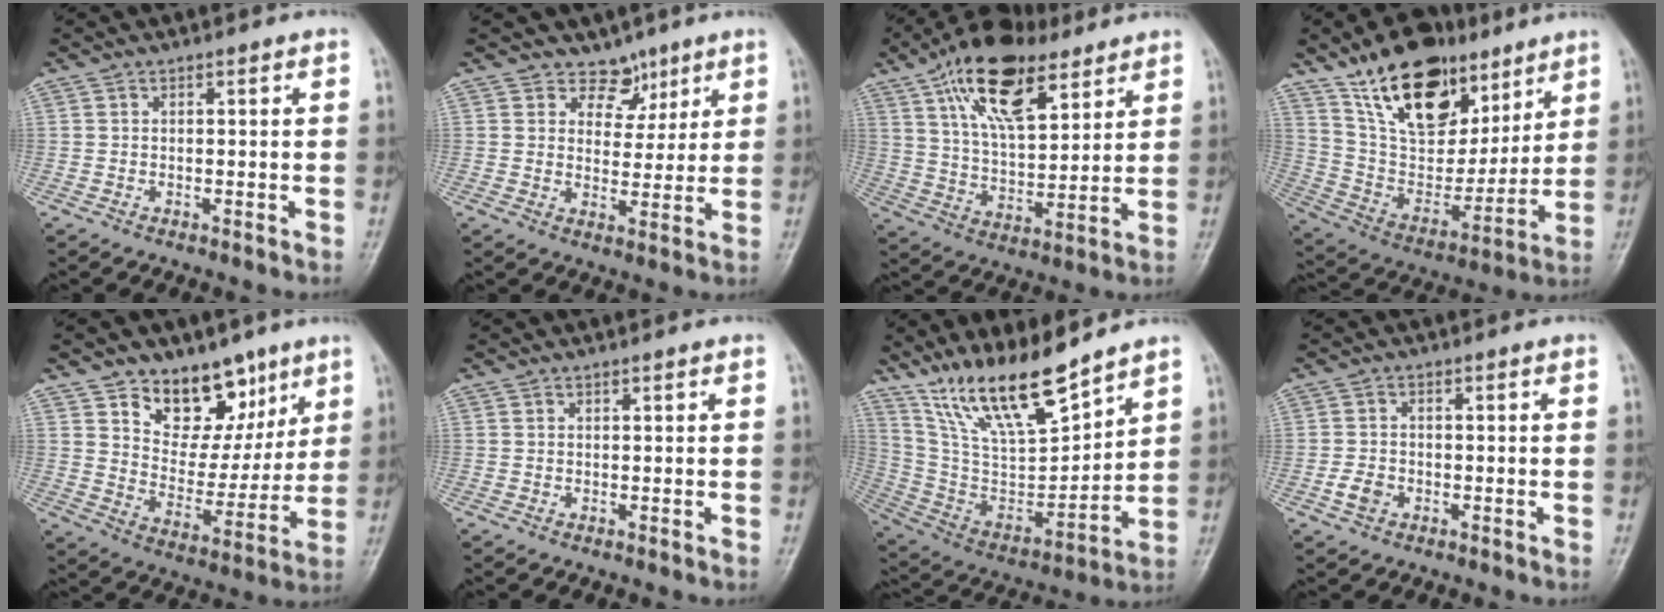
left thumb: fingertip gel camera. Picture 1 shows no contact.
{"total": 5.5, "force": [3.9, 3.9, 0.6], "torque": [0.025, -0.024, 0.061]}
{"total": 18.5, "force": [10.2, 8.7, 12.8], "torque": [-0.188, -0.031, 0.179]}
{"total": 22.9, "force": [13.6, 12.9, 13.1], "torque": [-0.172, -0.047, 0.246]}
{"total": 14.9, "force": [9.0, 9.7, 6.7], "torque": [-0.047, -0.049, 0.153]}
{"total": 0.0}
{"total": 17.5, "force": [13.9, 4.1, 9.9], "torque": [-0.150, -0.076, 0.272]}
{"total": 3.1, "force": [-1.2, 2.3, 1.6], "torque": [-0.026, 0.006, -0.023]}